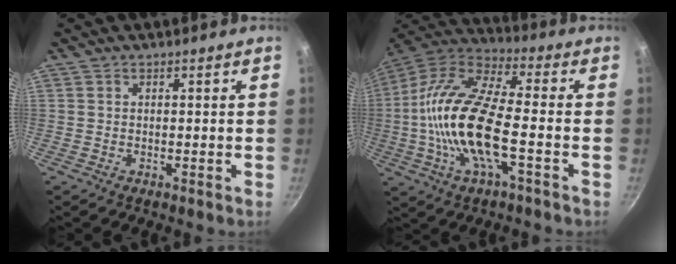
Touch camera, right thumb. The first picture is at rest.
{"total": 19.5, "force": [-3.4, 7.2, 17.8], "torque": [-0.350, 0.034, -0.082]}